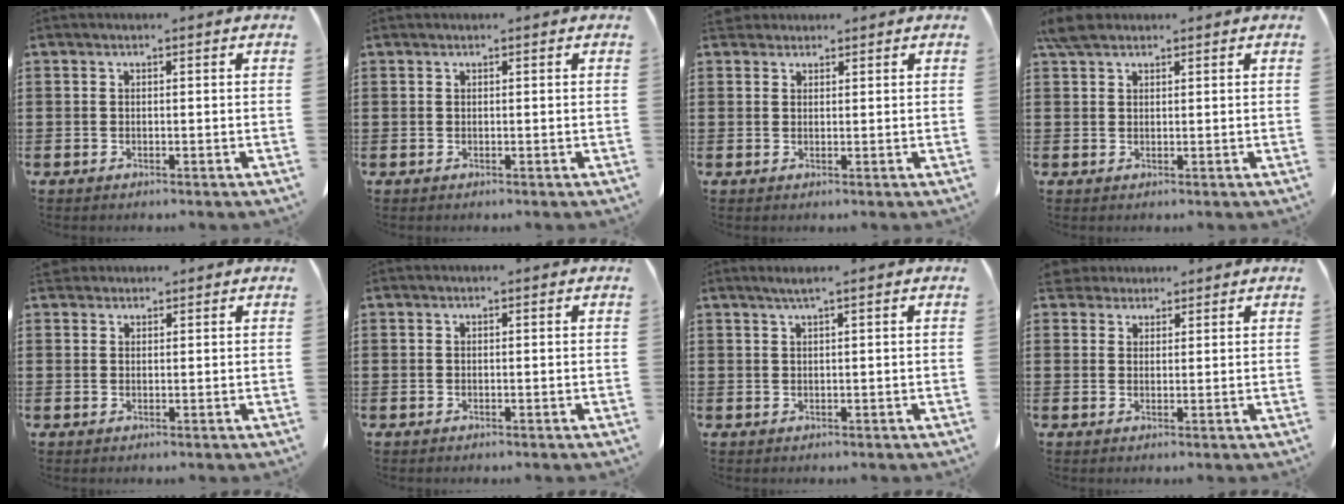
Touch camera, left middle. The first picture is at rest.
{"total": 0.0}
{"total": 2.2, "force": [2.0, 0.9, 0.5], "torque": [-0.016, 0.004, 0.040]}
{"total": 3.0, "force": [2.4, 1.3, 1.2], "torque": [-0.032, 0.005, 0.047]}
{"total": 1.9, "force": [1.7, 0.8, 0.4], "torque": [-0.014, 0.004, 0.035]}
{"total": 0.0}
{"total": 1.5, "force": [0.9, -0.2, 1.2], "torque": [-0.023, -0.003, 0.017]}
{"total": 2.8, "force": [2.6, 1.0, 0.3], "torque": [-0.007, -0.003, 0.051]}